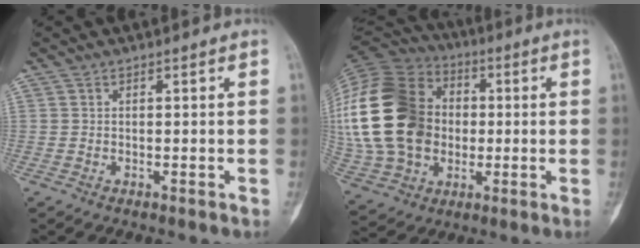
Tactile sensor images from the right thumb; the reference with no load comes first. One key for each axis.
{"total": 28.9, "fx": 1.2, "fy": 22.3, "fz": 18.4, "tx": -0.395, "ty": 0.030, "tz": 0.037}